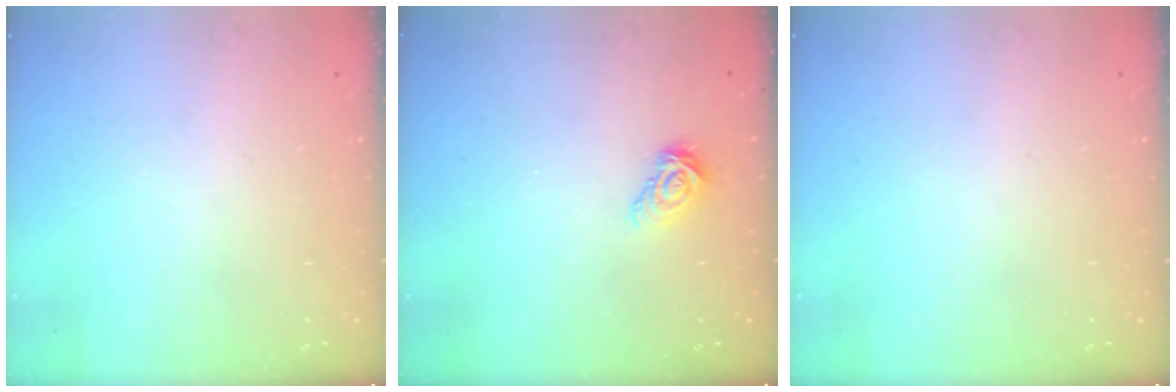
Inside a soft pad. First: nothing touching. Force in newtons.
{"total": 6.0, "press": 6.0, "slide": 0.4}
{"total": 0.0}